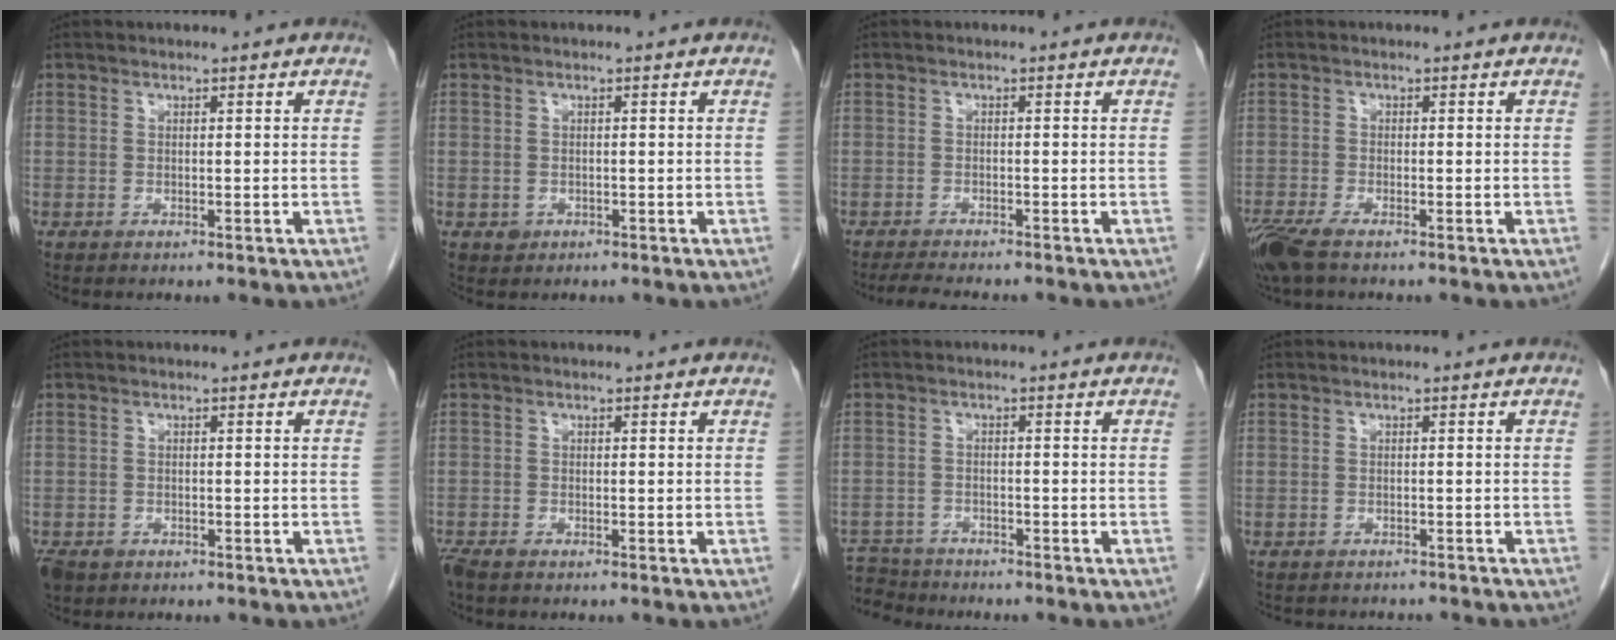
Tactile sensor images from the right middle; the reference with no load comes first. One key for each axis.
{"total": 1.1, "fx": -0.4, "fy": 1.0, "fz": 0.2, "tx": -0.002, "ty": 0.004, "tz": -0.001}
{"total": 5.4, "fx": -4.8, "fy": 0.6, "fz": 2.3, "tx": -0.037, "ty": -0.014, "tz": -0.073}
{"total": 5.3, "fx": -3.7, "fy": 1.4, "fz": 3.4, "tx": -0.071, "ty": -0.014, "tz": -0.070}
{"total": 3.4, "fx": -2.3, "fy": 2.2, "fz": 1.1, "tx": -0.022, "ty": -0.002, "tz": -0.038}
{"total": 2.0, "fx": -1.6, "fy": 0.6, "fz": 1.0, "tx": -0.024, "ty": -0.006, "tz": -0.030}
{"total": 6.1, "fx": -5.9, "fy": 1.6, "fz": -0.1, "tx": 0.000, "ty": -0.002, "tz": -0.105}
{"total": 6.4, "fx": -6.0, "fy": 1.7, "fz": 1.7, "tx": -0.020, "ty": -0.002, "tz": -0.073}